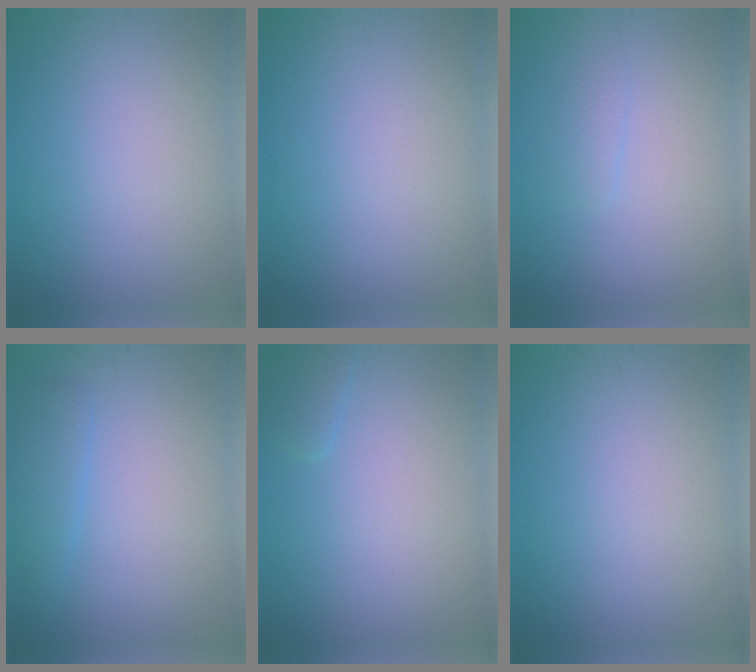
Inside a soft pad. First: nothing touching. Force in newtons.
{"total": 0.0}
{"total": 0.8, "press": 0.8, "slide": 0.1}
{"total": 1.9, "press": 1.9, "slide": 0.2}
{"total": 1.0, "press": 1.0, "slide": 0.1}
{"total": 0.0}